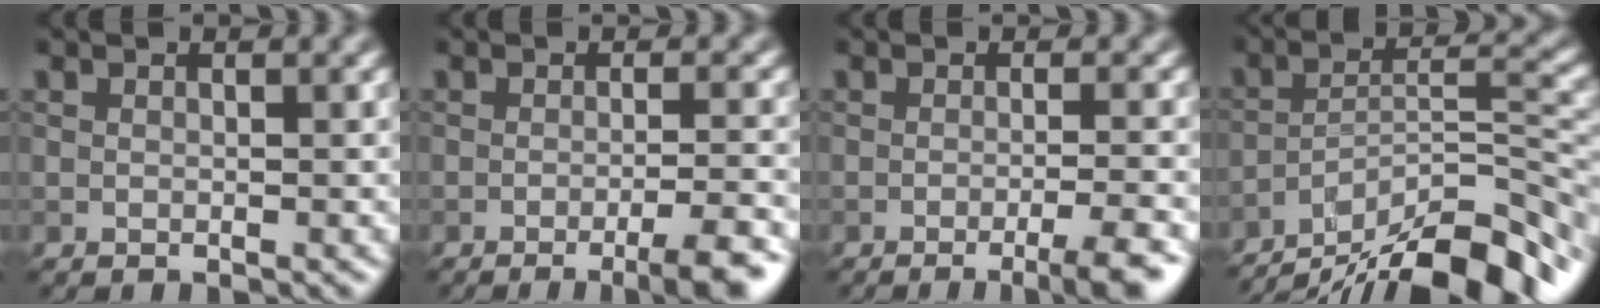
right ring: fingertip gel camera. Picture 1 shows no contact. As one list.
[{"total": 5.0, "force": [-2.5, 1.0, 4.2], "torque": [-0.050, -0.003, -0.039]}, {"total": 4.4, "force": [-2.2, 0.8, 3.7], "torque": [-0.043, -0.004, -0.037]}, {"total": 13.4, "force": [-10.7, 3.2, 7.3], "torque": [-0.122, 0.021, -0.168]}]